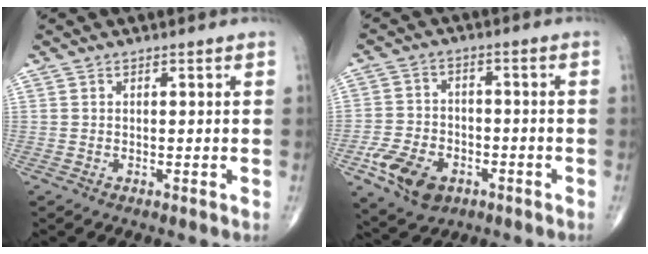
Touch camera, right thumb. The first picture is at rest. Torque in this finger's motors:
{"motor_torque": [1.30, 0.92, 0.49, -0.90, 0.16]}